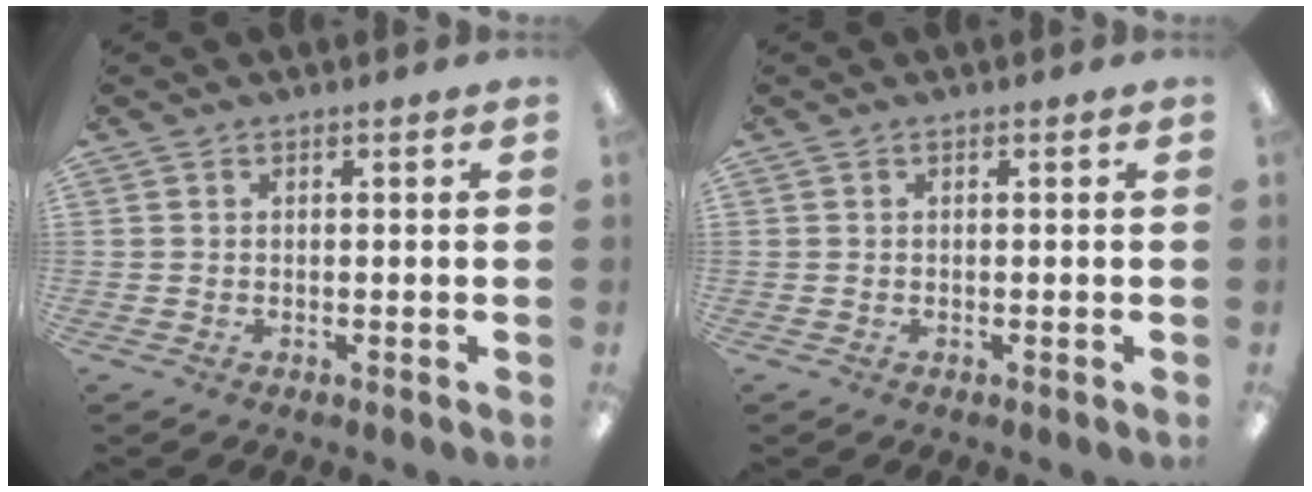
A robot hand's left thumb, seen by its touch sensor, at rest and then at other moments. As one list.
[{"total": 0.0}]